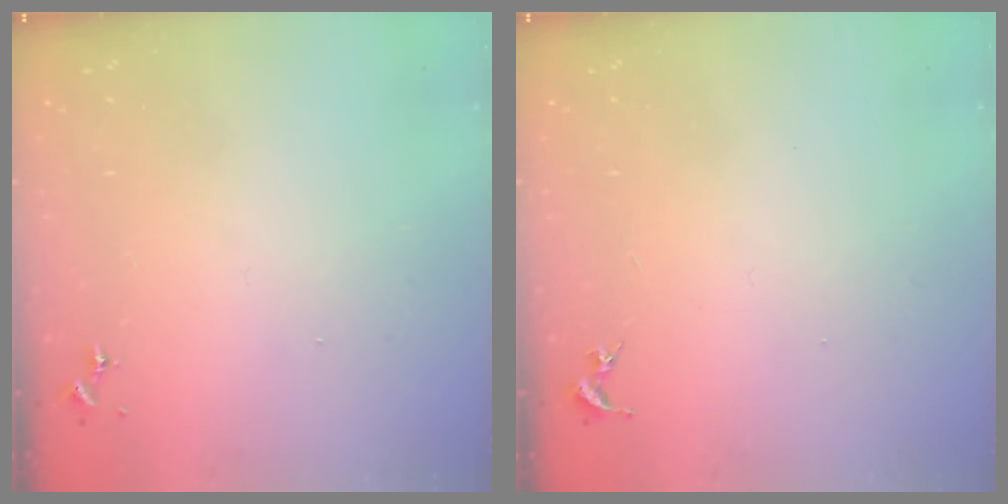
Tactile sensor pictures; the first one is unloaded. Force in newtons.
{"total": 0.0}